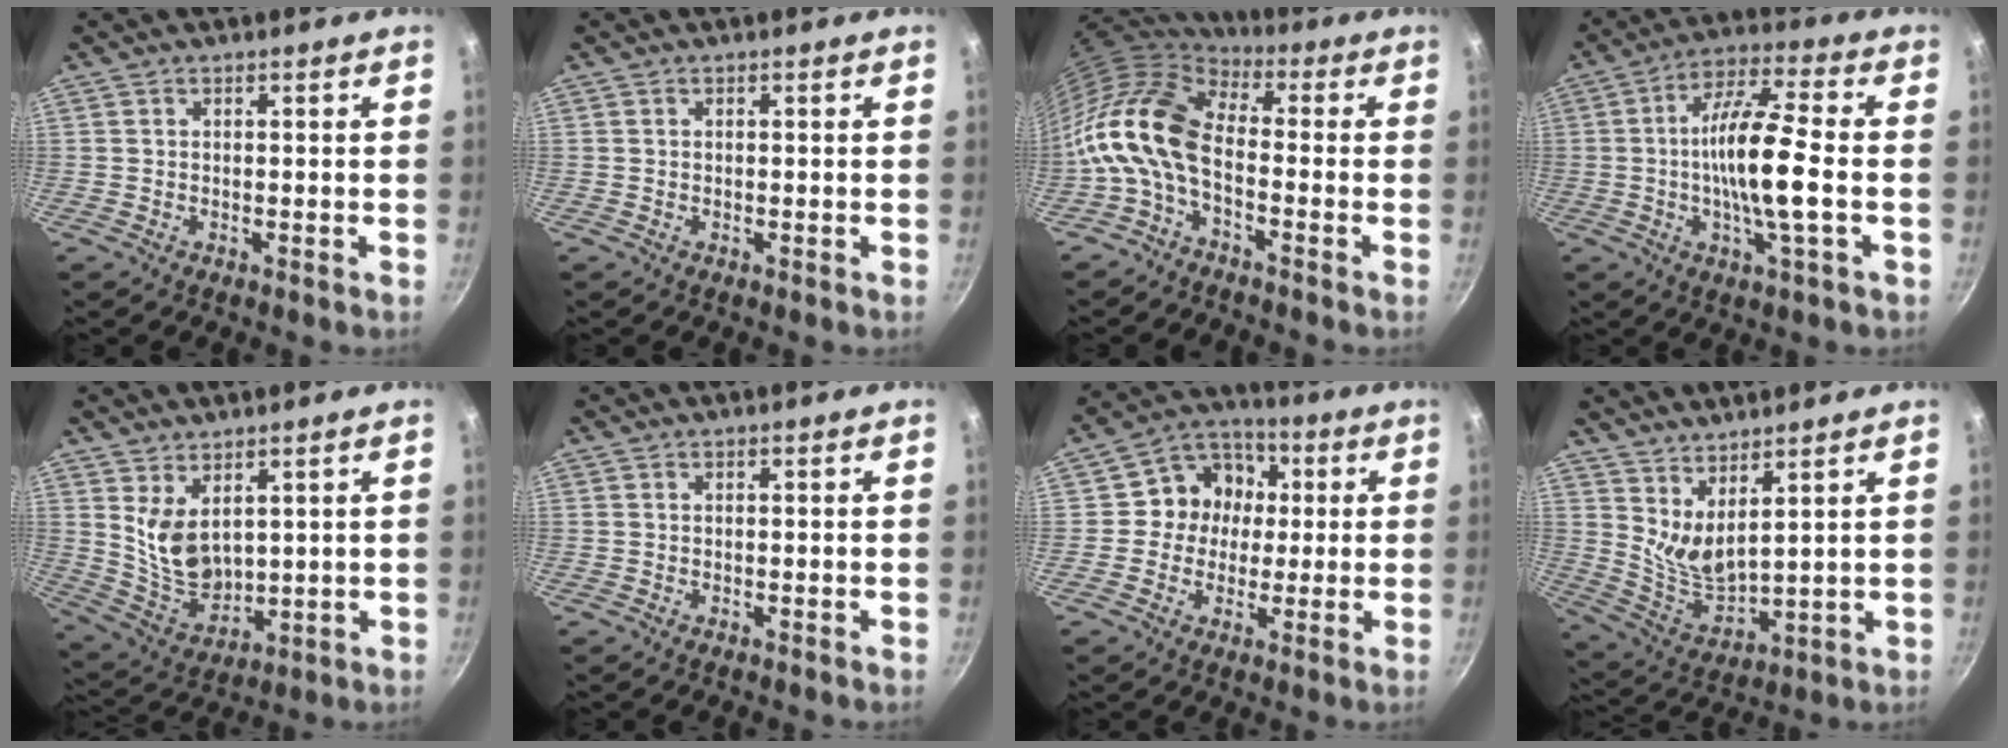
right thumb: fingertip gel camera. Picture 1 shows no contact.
{"total": 0.0}
{"total": 13.6, "force": [-3.2, 7.3, 11.0], "torque": [-0.212, 0.037, -0.084]}
{"total": 13.6, "force": [-1.5, 2.6, 13.3], "torque": [-0.241, 0.023, -0.036]}
{"total": 9.0, "force": [3.6, 5.4, 6.3], "torque": [-0.096, -0.044, 0.089]}
{"total": 0.0}
{"total": 10.1, "force": [0.9, 9.2, 4.2], "torque": [-0.022, 0.019, -0.006]}
{"total": 8.6, "force": [5.6, 2.7, 5.9], "torque": [-0.097, -0.068, 0.115]}